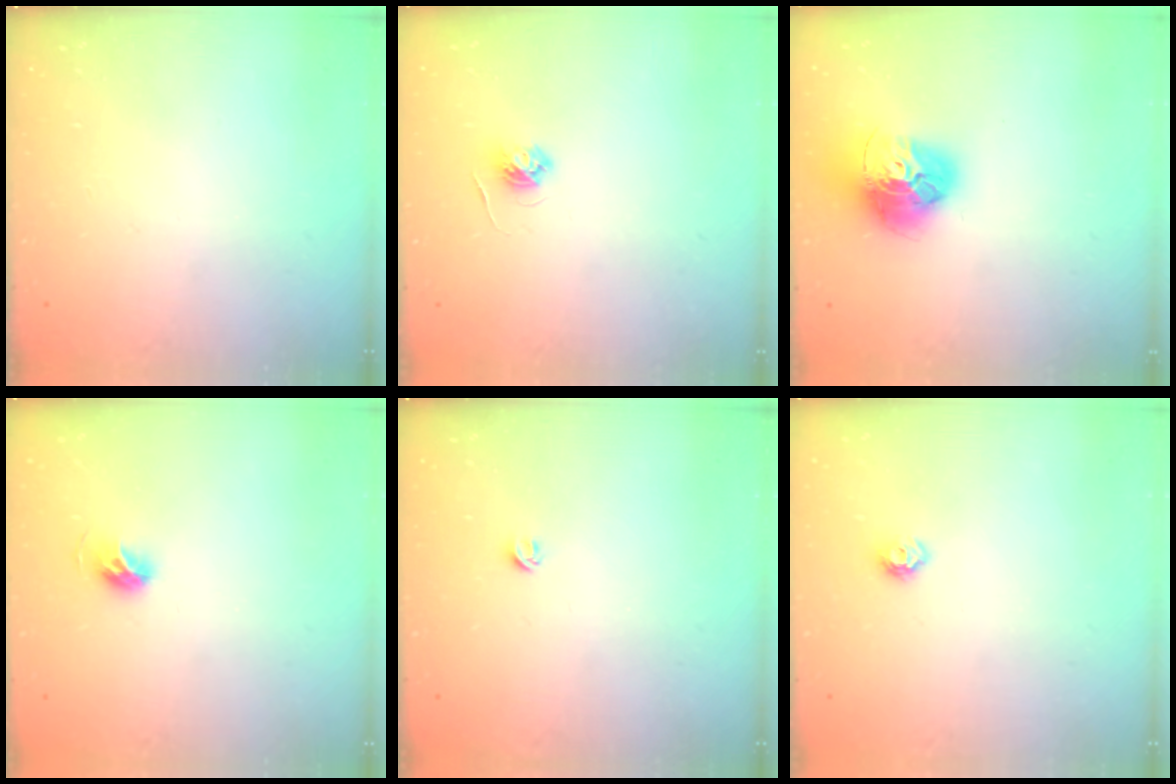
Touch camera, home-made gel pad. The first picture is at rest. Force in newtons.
{"total": 4.4, "press": 4.4, "slide": 0.5}
{"total": 16.5, "press": 16.3, "slide": 2.0}
{"total": 6.6, "press": 6.5, "slide": 1.2}
{"total": 3.7, "press": 3.7, "slide": 0.4}
{"total": 5.7, "press": 5.7, "slide": 0.7}